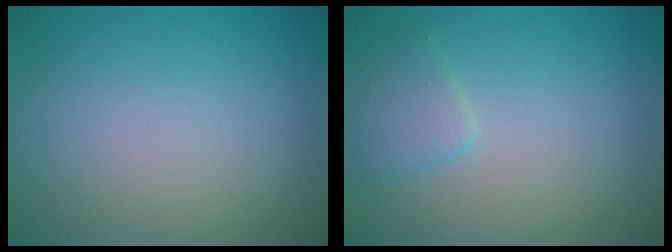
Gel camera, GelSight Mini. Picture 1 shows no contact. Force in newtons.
{"total": 2.0, "press": 2.0, "slide": 0.1}